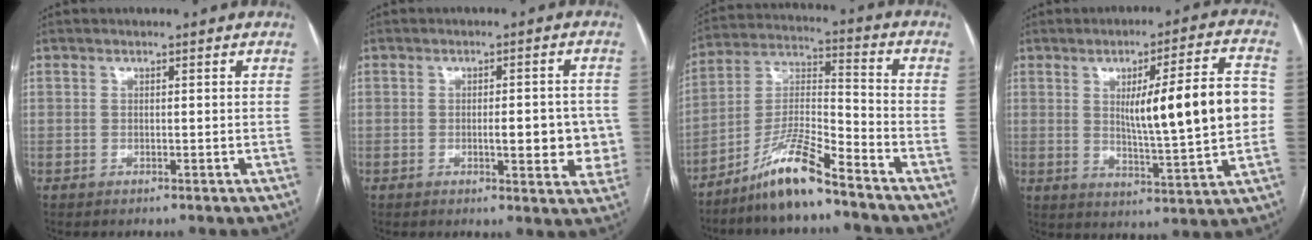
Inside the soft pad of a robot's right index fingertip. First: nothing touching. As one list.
[{"total": 7.2, "force": [-1.0, 2.3, 6.7], "torque": [-0.079, 0.002, -0.010]}, {"total": 10.8, "force": [-8.3, 0.5, 6.9], "torque": [-0.140, -0.004, -0.156]}, {"total": 14.9, "force": [1.4, 1.3, 14.8], "torque": [-0.217, 0.007, 0.025]}]